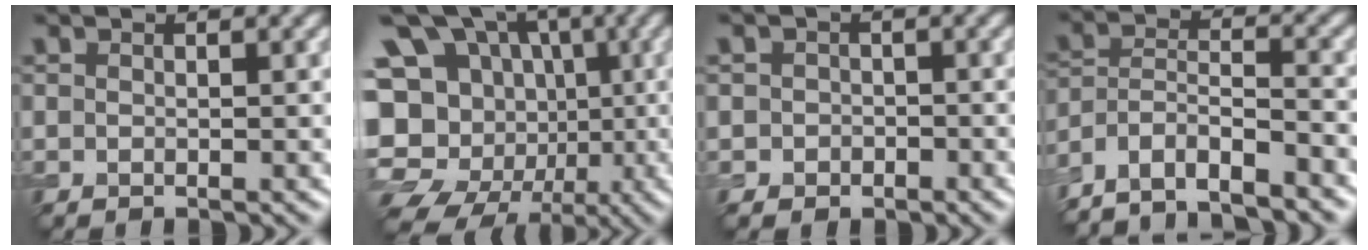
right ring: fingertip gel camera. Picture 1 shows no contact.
{"total": 19.3, "force": [-3.6, 15.9, 10.3], "torque": [-0.174, 0.002, -0.060]}
{"total": 1.5, "force": [-0.4, 1.5, 0.3], "torque": [0.017, 0.001, -0.011]}
{"total": 7.7, "force": [-6.7, 1.8, 3.2], "torque": [-0.054, -0.007, -0.120]}